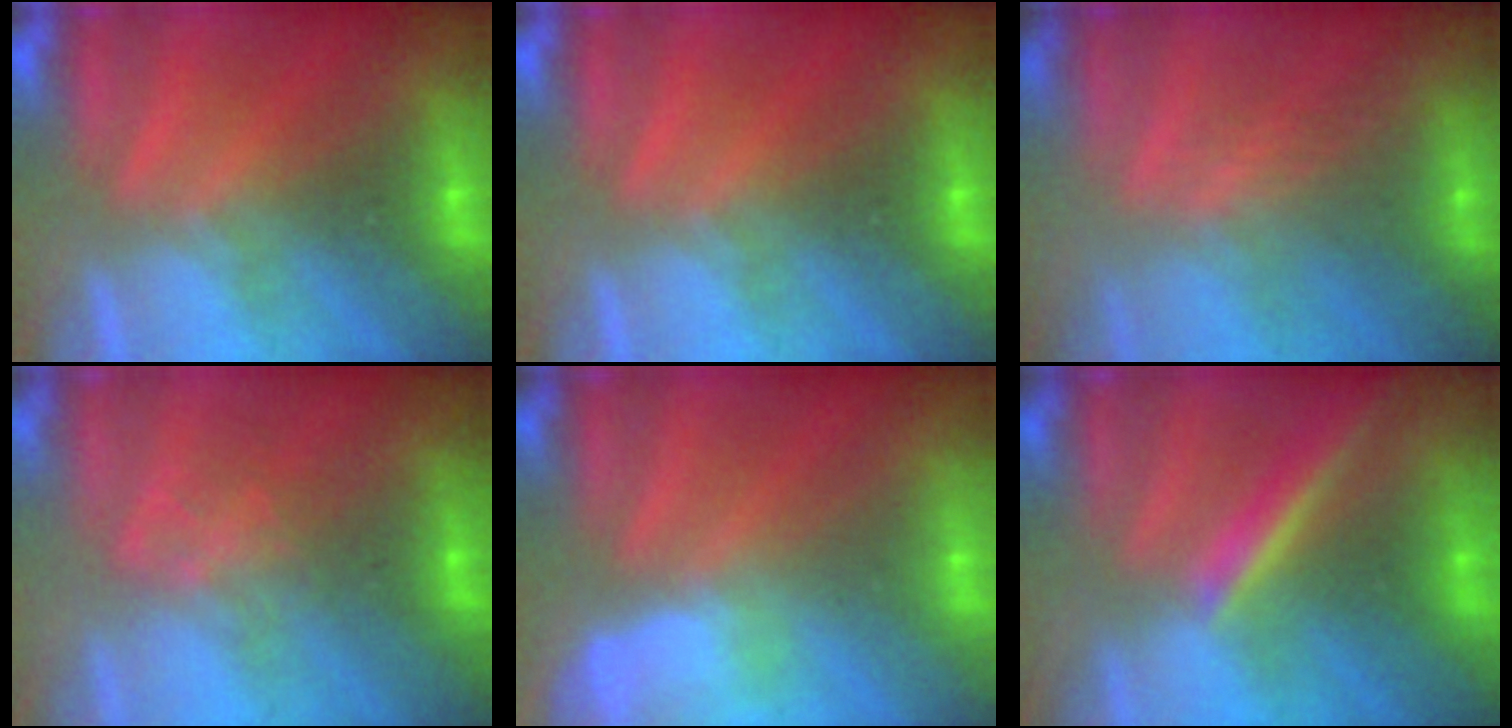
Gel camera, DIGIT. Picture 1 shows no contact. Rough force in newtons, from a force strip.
{"total": 0.0}
{"total": 2.4}
{"total": 1.3}
{"total": 2.8}
{"total": 4.7}